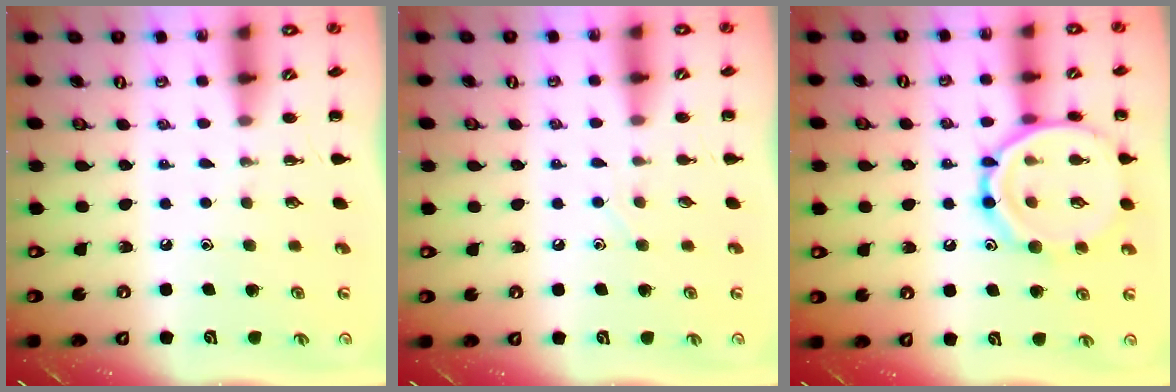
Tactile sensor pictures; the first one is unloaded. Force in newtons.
{"total": 2.4, "press": 2.3, "slide": 0.7}
{"total": 15.8, "press": 15.7, "slide": 1.2}